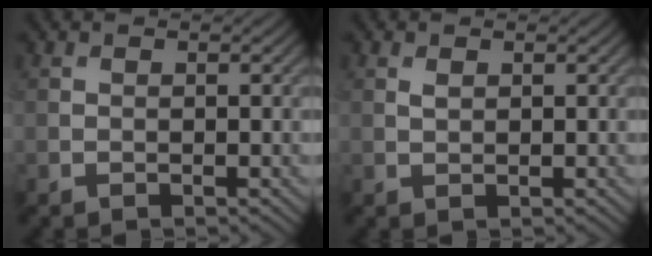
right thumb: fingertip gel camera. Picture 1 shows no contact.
{"total": 0.9, "force": [0.4, 0.4, 0.6], "torque": [-0.017, -0.001, 0.010]}